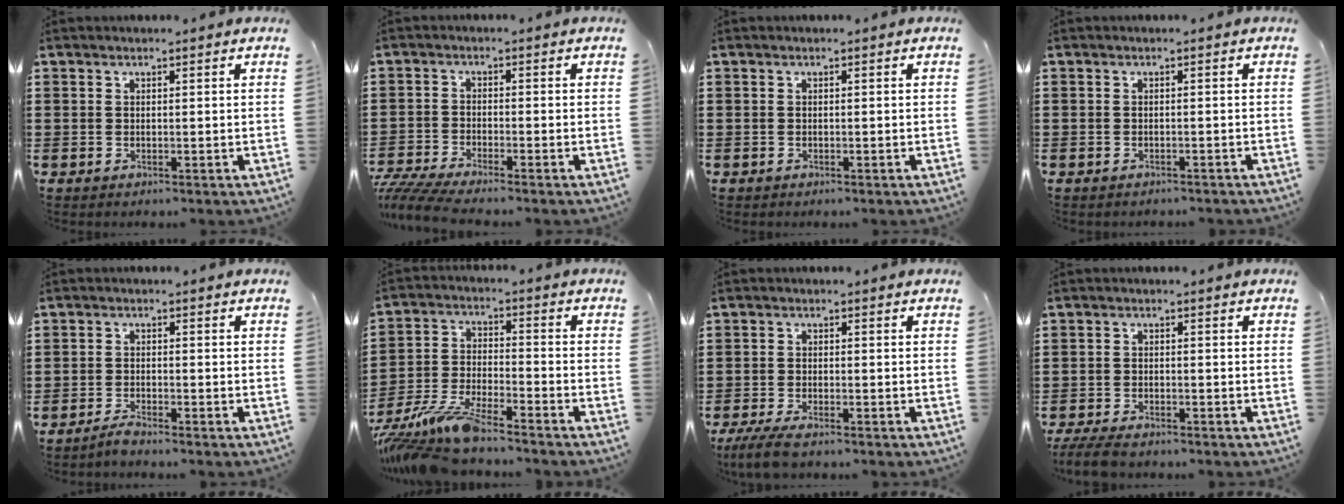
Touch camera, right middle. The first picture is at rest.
{"total": 4.1, "force": [-3.7, 0.1, 1.6], "torque": [-0.049, -0.017, -0.079]}
{"total": 0.0}
{"total": 0.7, "force": [-0.7, 0.0, 0.1], "torque": [-0.004, -0.002, -0.014]}
{"total": 1.8, "force": [-1.8, 0.0, 0.6], "torque": [-0.019, 0.000, -0.036]}
{"total": 8.9, "force": [-8.0, 0.6, 3.7], "torque": [-0.097, -0.009, -0.163]}
{"total": 3.6, "force": [-3.0, 0.3, 1.8], "torque": [-0.051, -0.010, -0.064]}
{"total": 3.5, "force": [-3.2, 0.6, 1.3], "torque": [-0.042, -0.007, -0.070]}